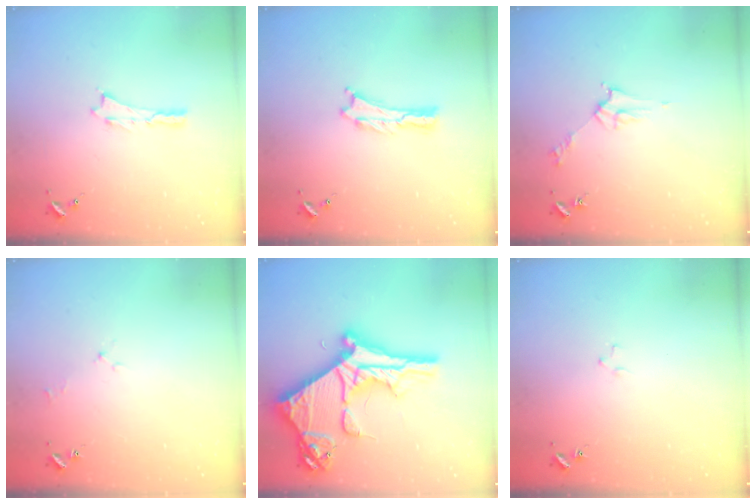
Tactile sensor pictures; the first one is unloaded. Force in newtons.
{"total": 0.0}
{"total": 2.8, "press": 2.8, "slide": 0.3}
{"total": 1.7, "press": 1.6, "slide": 0.3}
{"total": 14.2, "press": 14.1, "slide": 1.3}
{"total": 1.2, "press": 1.2, "slide": 0.2}